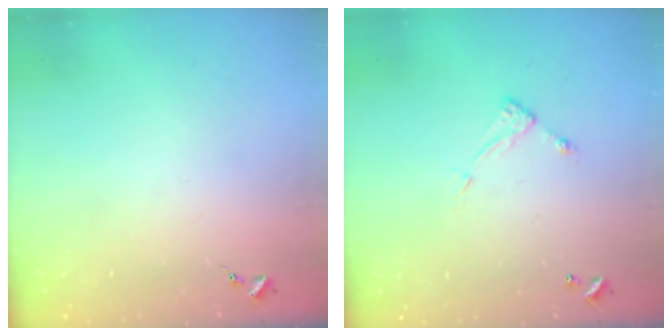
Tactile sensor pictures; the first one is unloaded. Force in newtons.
{"total": 4.9, "press": 4.8, "slide": 0.3}